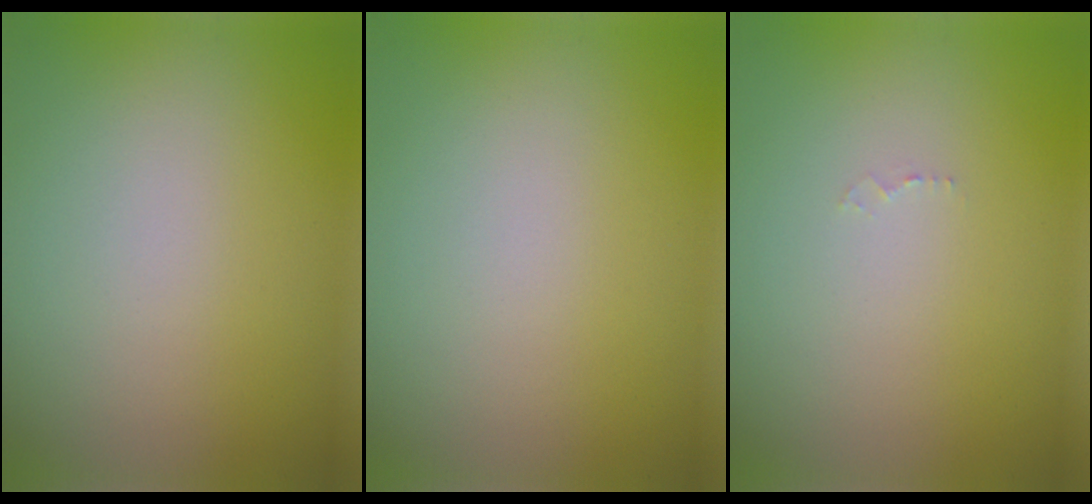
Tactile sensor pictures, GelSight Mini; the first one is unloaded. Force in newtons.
{"total": 0.0}
{"total": 0.5, "press": 0.5, "slide": 0.1}